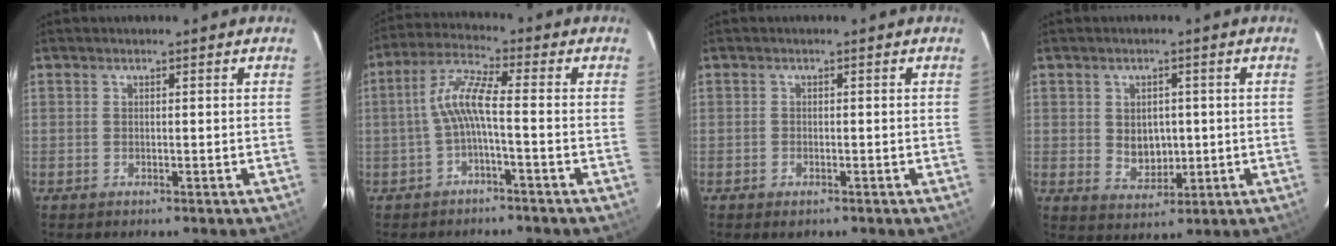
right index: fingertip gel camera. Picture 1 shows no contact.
{"total": 6.3, "force": [-1.6, 0.5, 6.0], "torque": [-0.143, 0.015, -0.030]}
{"total": 1.2, "force": [-0.8, 0.7, 0.5], "torque": [-0.009, -0.003, -0.015]}
{"total": 5.5, "force": [0.2, 4.4, 3.3], "torque": [-0.054, -0.002, 0.017]}